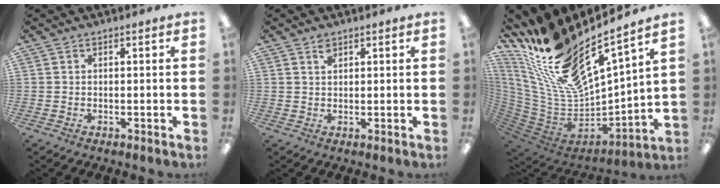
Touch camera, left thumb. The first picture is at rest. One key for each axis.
{"total": 1.9, "fx": 1.4, "fy": 1.0, "fz": 0.8, "tx": -0.011, "ty": -0.005, "tz": 0.025}
{"total": 18.7, "fx": 13.7, "fy": 5.3, "fz": 11.7, "tx": -0.244, "ty": -0.122, "tz": 0.239}